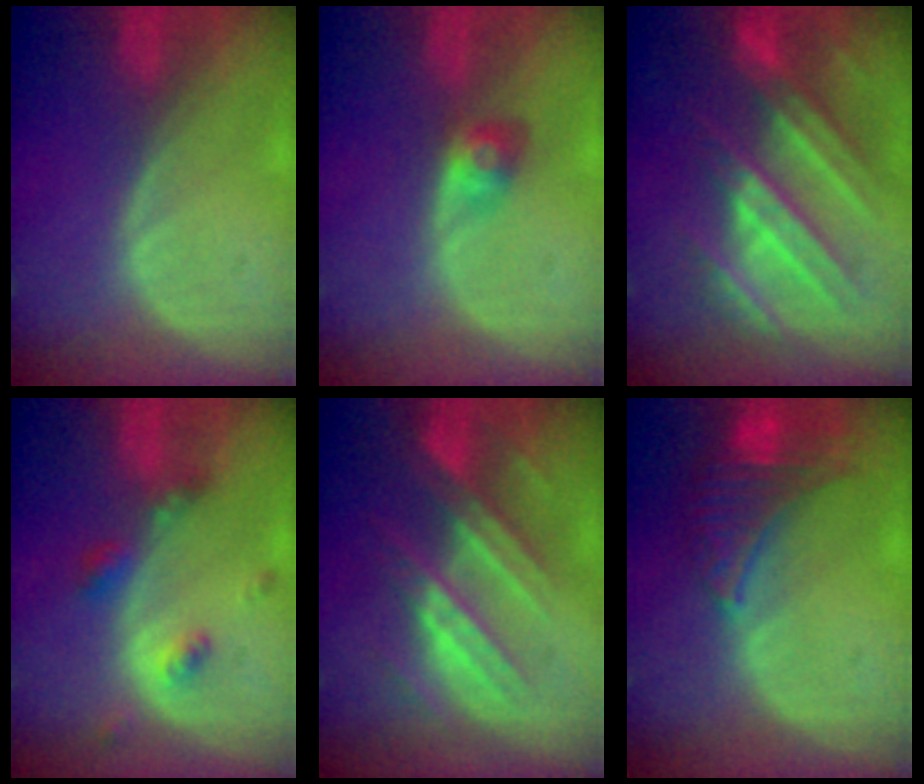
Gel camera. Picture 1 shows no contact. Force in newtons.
{"total": 2.8, "press": 2.6, "slide": 1.0}
{"total": 10.0, "press": 9.5, "slide": 2.9}
{"total": 4.8, "press": 4.3, "slide": 2.1}
{"total": 8.6, "press": 8.3, "slide": 2.4}
{"total": 8.3, "press": 7.2, "slide": 4.0}